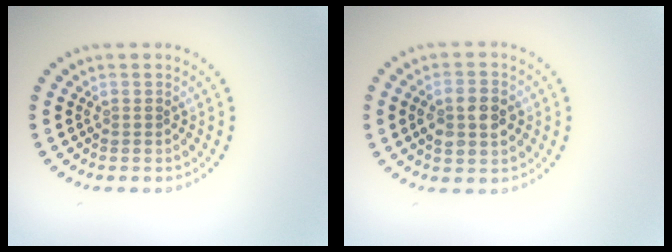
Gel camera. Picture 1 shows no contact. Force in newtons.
{"total": 3.5, "press": 3.5, "slide": 0.1}